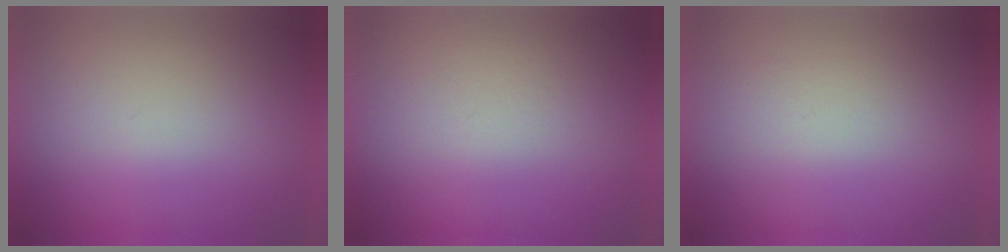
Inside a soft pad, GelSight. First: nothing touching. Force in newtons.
{"total": 4.8}
{"total": 1.4}